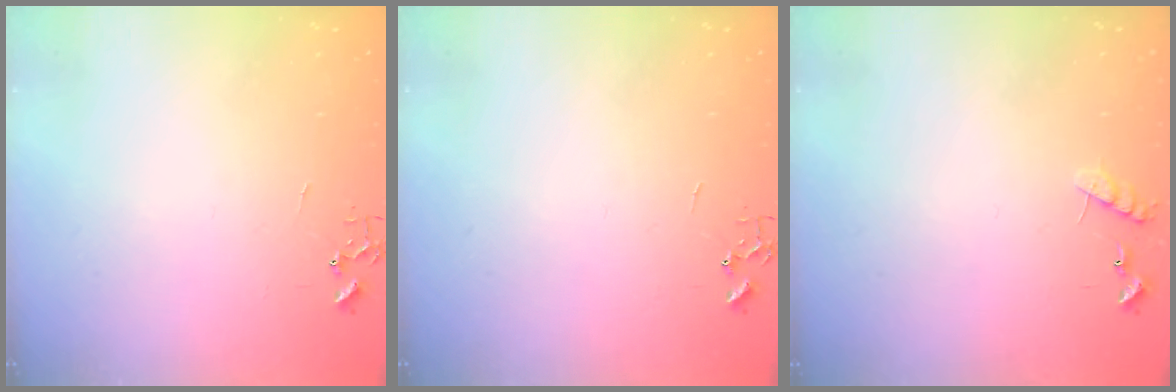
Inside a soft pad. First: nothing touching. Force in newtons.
{"total": 0.0}
{"total": 6.7, "press": 6.7, "slide": 0.4}